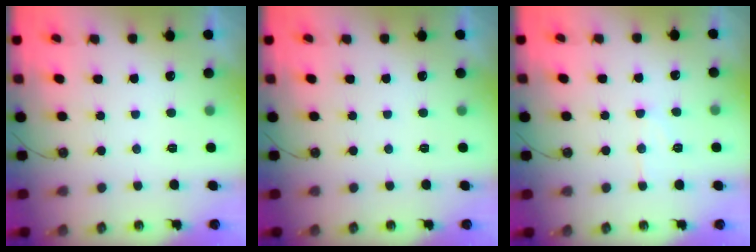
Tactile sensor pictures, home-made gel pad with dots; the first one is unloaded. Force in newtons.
{"total": 0.0}
{"total": 8.4, "press": 8.3, "slide": 0.6}